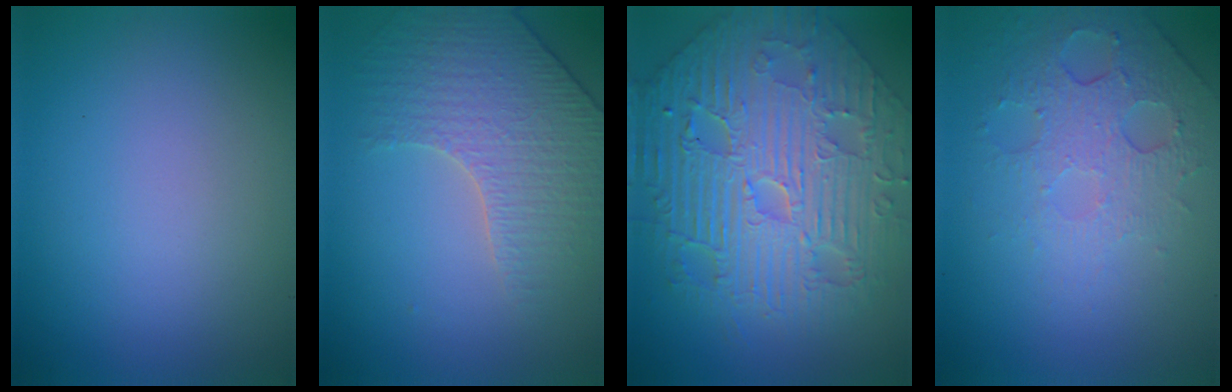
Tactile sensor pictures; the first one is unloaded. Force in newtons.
{"total": 3.8, "press": 3.6, "slide": 1.2}
{"total": 11.6, "press": 7.8, "slide": 8.7}
{"total": 5.0, "press": 3.3, "slide": 3.8}